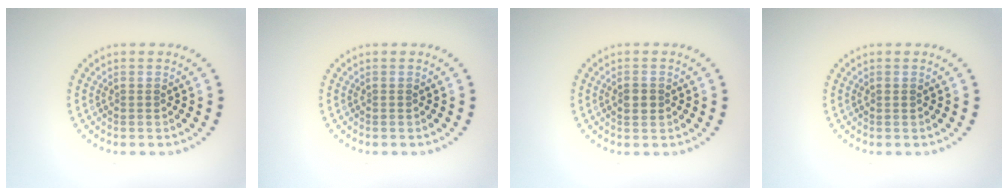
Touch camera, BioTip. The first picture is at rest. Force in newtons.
{"total": 0.0}
{"total": 1.8, "press": 1.8, "slide": 0.0}
{"total": 0.5, "press": 0.5, "slide": 0.0}